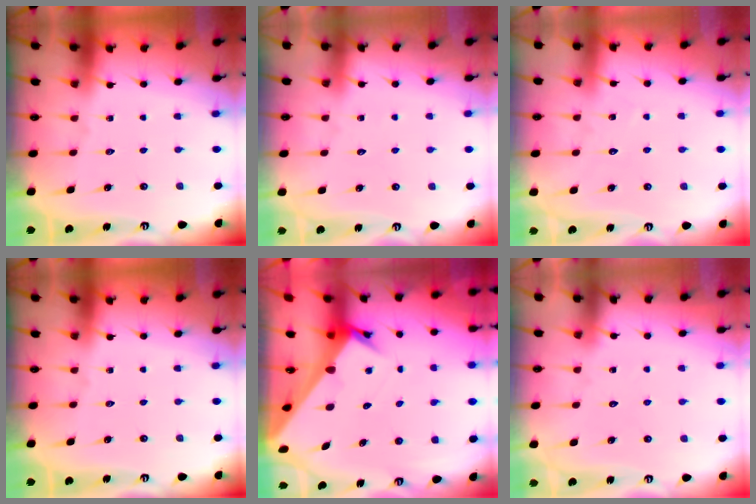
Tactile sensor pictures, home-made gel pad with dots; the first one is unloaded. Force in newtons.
{"total": 2.4, "press": 2.4, "slide": 0.3}
{"total": 3.8, "press": 3.8, "slide": 0.3}
{"total": 0.0}
{"total": 4.5, "press": 4.5, "slide": 0.4}
{"total": 2.9, "press": 2.9, "slide": 0.2}